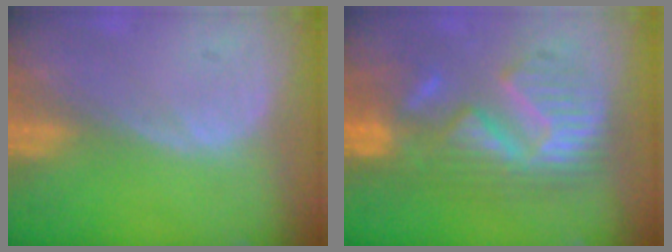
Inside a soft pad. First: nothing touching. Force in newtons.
{"total": 9.9, "press": 9.9, "slide": 0.5}